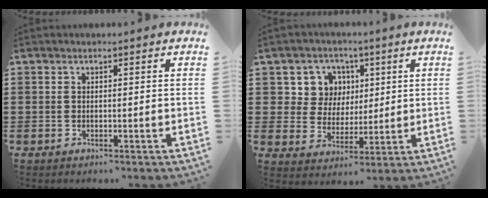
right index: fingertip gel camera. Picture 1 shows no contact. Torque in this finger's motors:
{"motor_torque": [0.15, -0.07, 0.21, 0.01]}